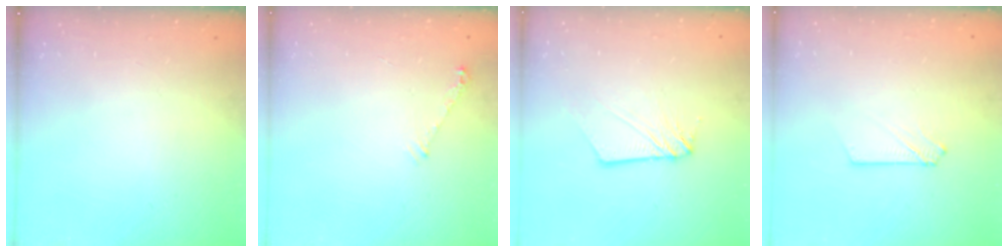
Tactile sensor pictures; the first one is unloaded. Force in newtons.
{"total": 4.9, "press": 4.9, "slide": 0.5}
{"total": 4.1, "press": 4.1, "slide": 0.4}
{"total": 3.0, "press": 3.0, "slide": 0.4}